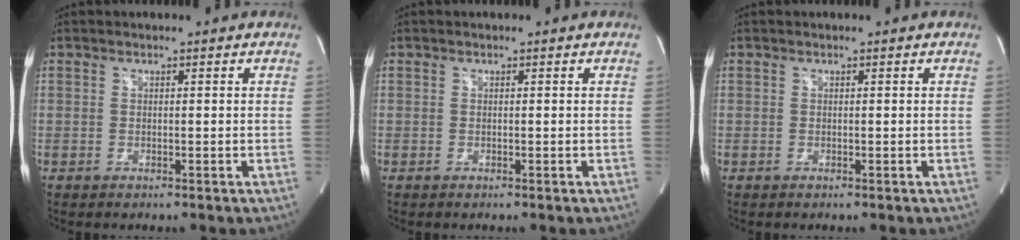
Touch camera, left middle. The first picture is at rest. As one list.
[{"total": 0.0}, {"total": 0.0}]